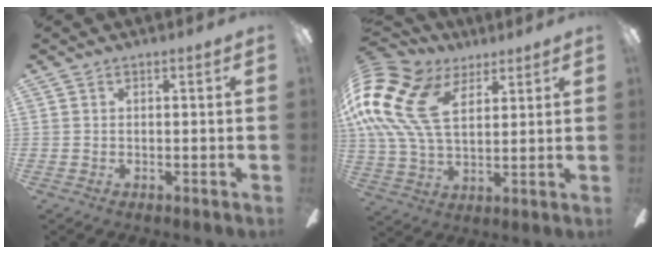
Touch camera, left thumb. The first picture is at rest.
{"total": 19.8, "force": [7.9, 12.4, 13.2], "torque": [-0.310, -0.022, 0.141]}